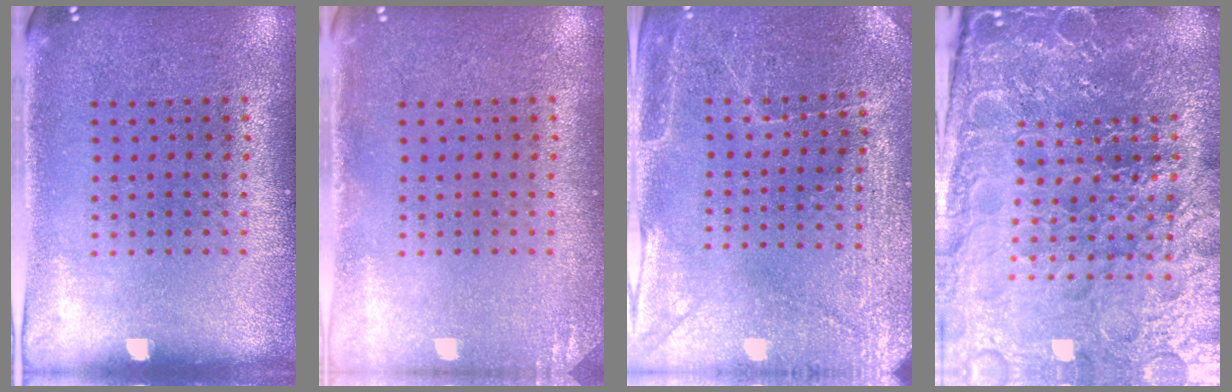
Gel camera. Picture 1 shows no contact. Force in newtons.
{"total": 1.1, "press": 1.1, "slide": 0.1}
{"total": 2.9, "press": 2.9, "slide": 0.2}
{"total": 5.9, "press": 5.4, "slide": 2.4}